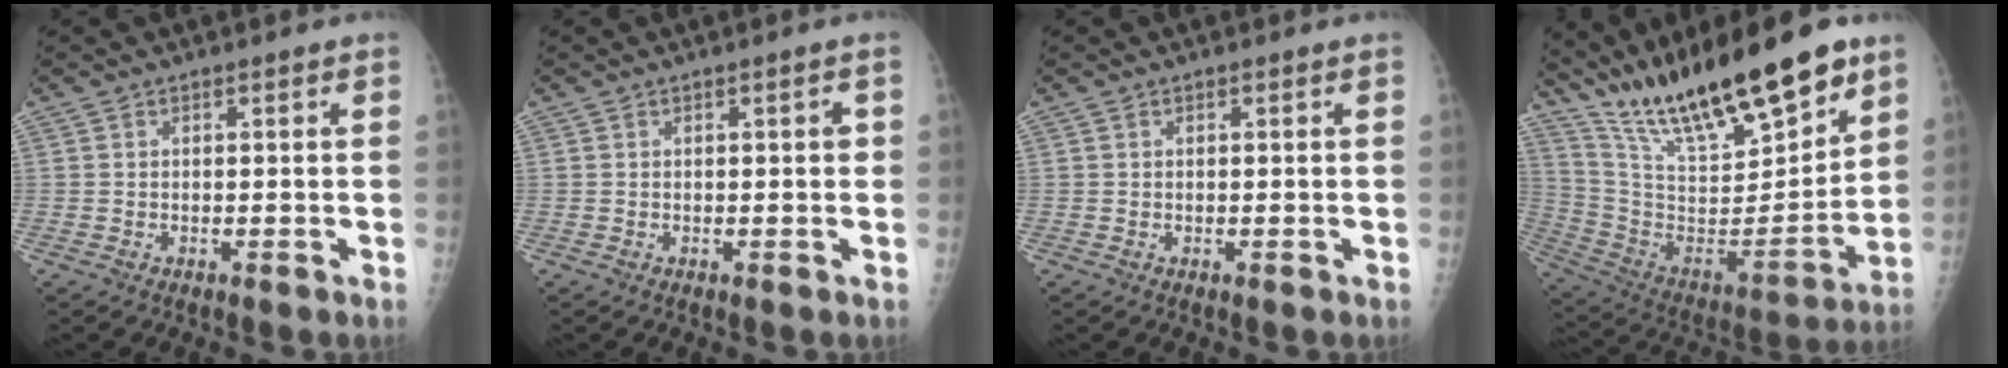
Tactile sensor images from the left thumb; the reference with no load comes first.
{"total": 1.2, "force": [0.2, 0.3, 1.1], "torque": [-0.014, 0.002, 0.001]}
{"total": 0.0}
{"total": 27.1, "force": [19.8, 7.4, 16.9], "torque": [-0.253, -0.081, 0.347]}